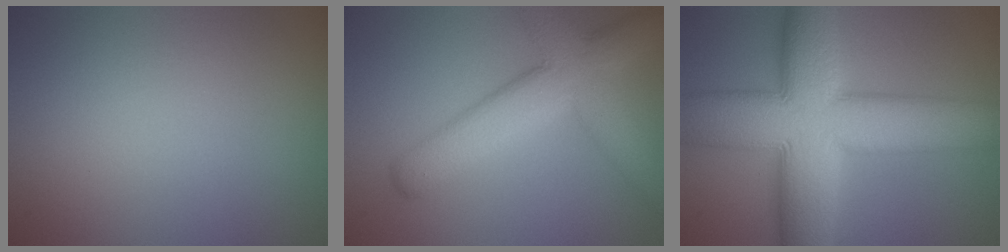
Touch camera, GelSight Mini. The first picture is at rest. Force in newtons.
{"total": 7.3, "press": 7.3, "slide": 0.5}
{"total": 14.2, "press": 14.2, "slide": 0.2}